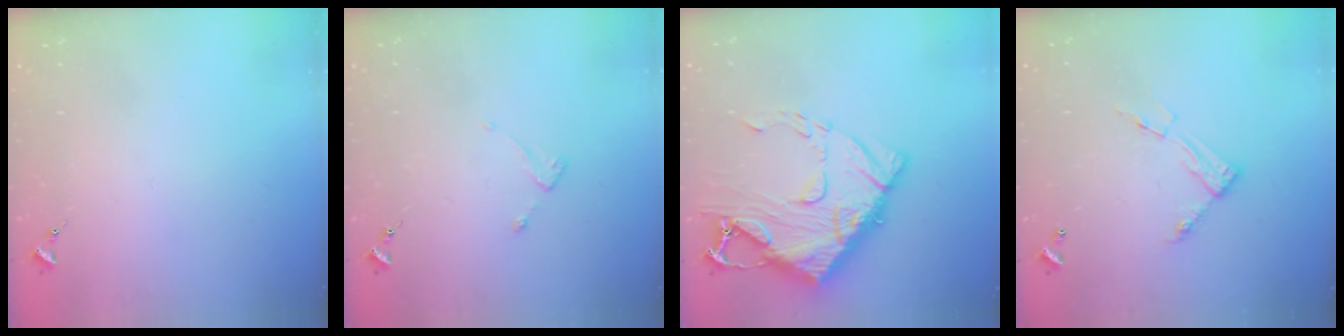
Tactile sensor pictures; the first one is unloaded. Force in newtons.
{"total": 2.2, "press": 2.1, "slide": 0.4}
{"total": 17.4, "press": 17.4, "slide": 1.6}
{"total": 8.7, "press": 8.7, "slide": 0.4}